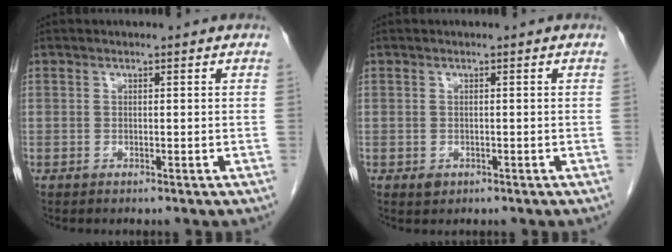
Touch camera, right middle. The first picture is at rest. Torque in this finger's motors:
{"motor_torque": [0.58, -0.16, 0.00, 0.02]}